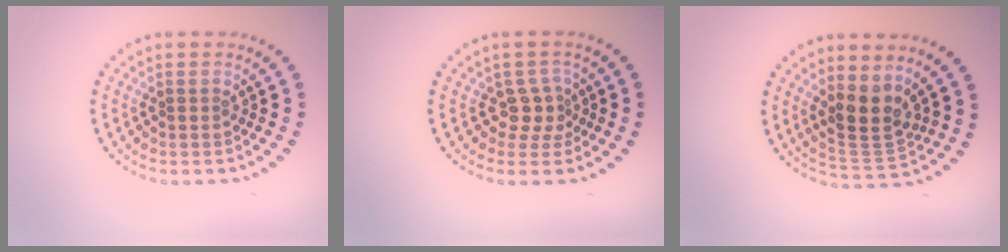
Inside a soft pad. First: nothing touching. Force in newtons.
{"total": 2.1, "press": 1.5, "slide": 1.5}
{"total": 3.8, "press": 3.4, "slide": 1.7}